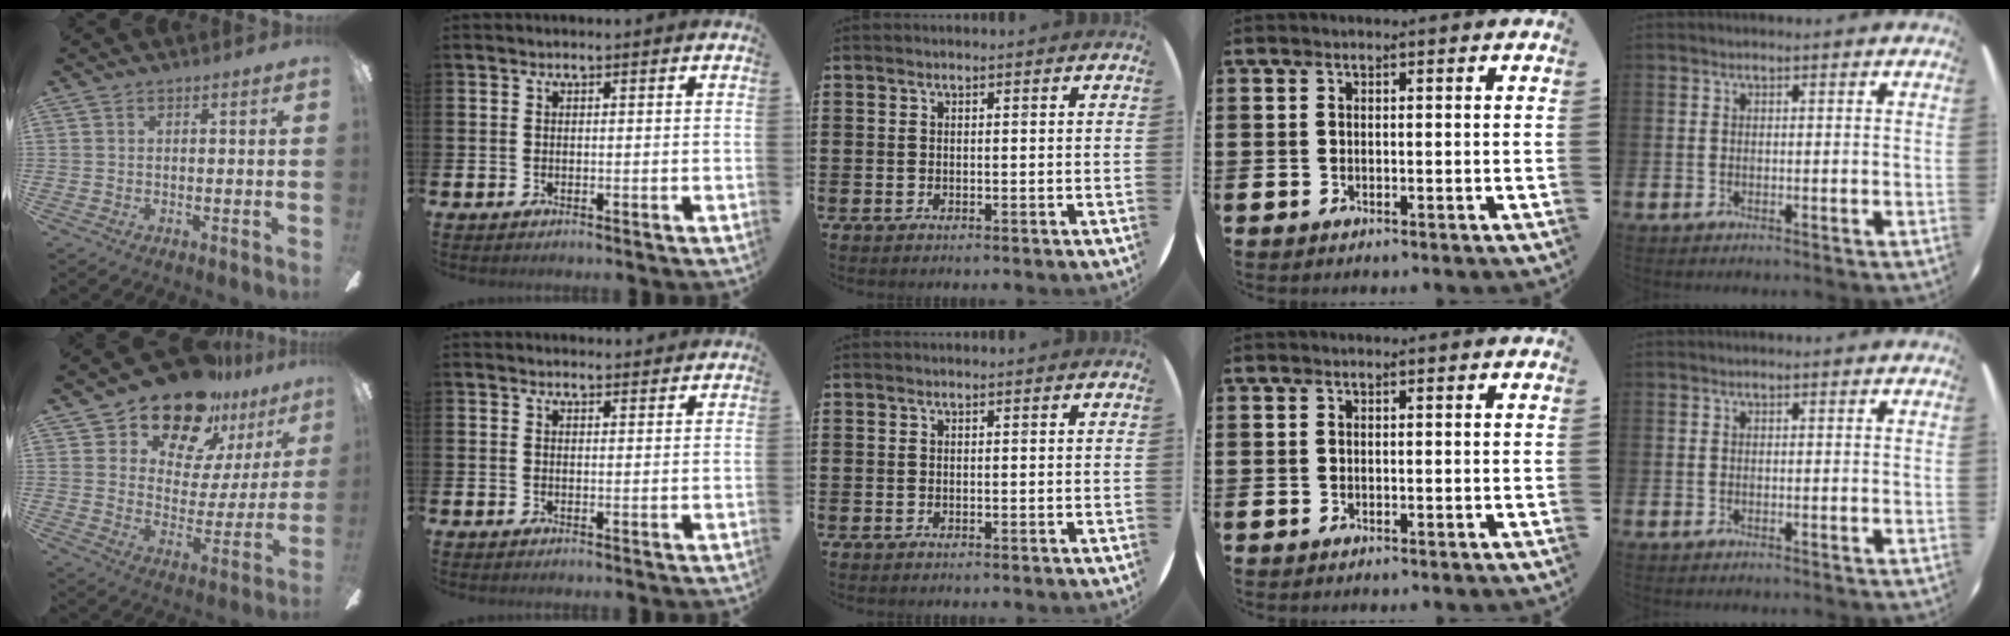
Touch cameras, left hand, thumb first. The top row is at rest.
{"thumb": {"total": 17.7, "force": [14.5, 8.0, 6.1], "torque": [-0.115, -0.103, 0.258]}, "index": {"total": 1.7, "force": [1.7, 0.4, -0.1], "torque": [0.008, -0.008, 0.029]}}